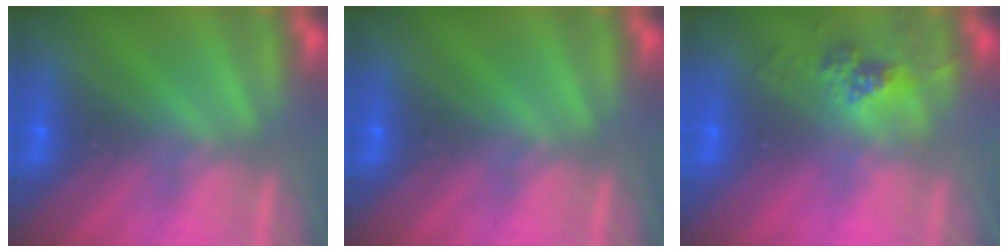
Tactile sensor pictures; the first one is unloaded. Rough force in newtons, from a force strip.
{"total": 0.0}
{"total": 2.4}